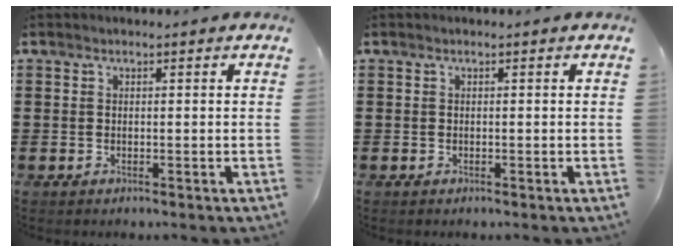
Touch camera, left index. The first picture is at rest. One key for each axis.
{"total": 0.0}